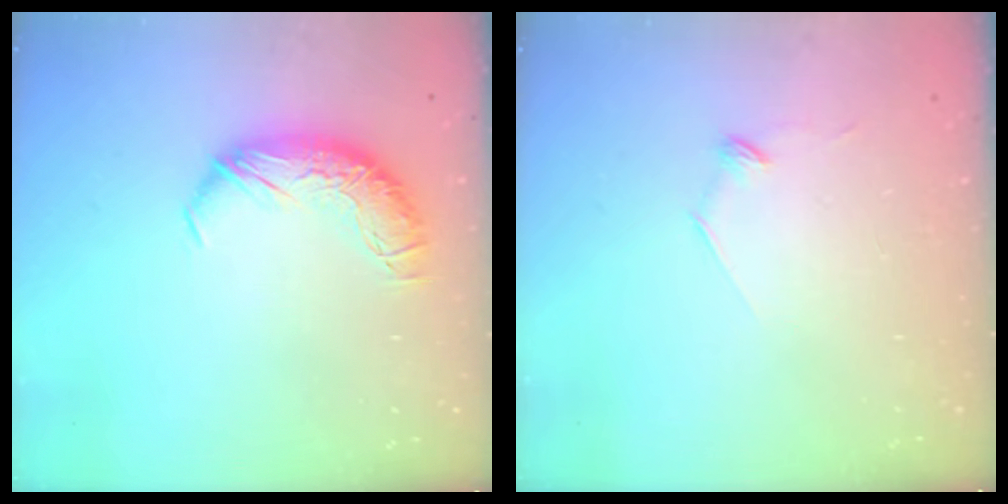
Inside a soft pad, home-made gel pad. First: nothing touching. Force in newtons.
{"total": 8.0, "press": 8.0, "slide": 0.6}